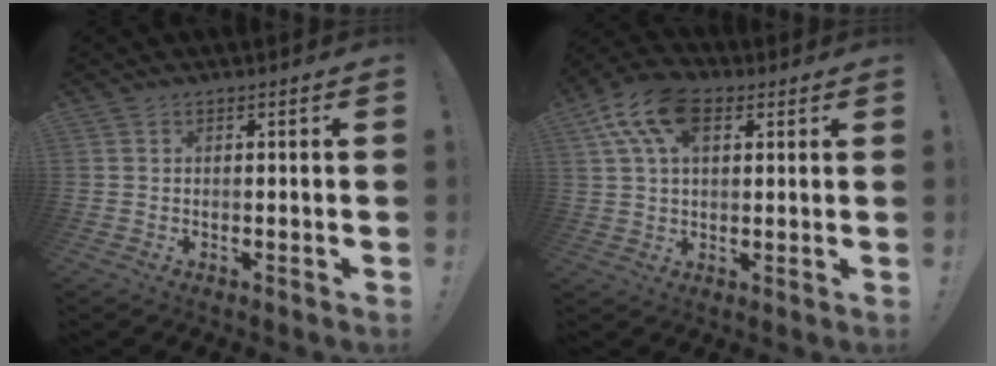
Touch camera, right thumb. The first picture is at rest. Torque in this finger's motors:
{"motor_torque": [0.27, 0.27, 0.11, 0.11, 0.11]}